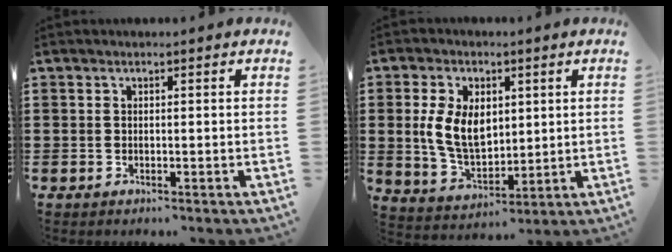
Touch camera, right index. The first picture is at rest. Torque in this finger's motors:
{"motor_torque": [0.58, 0.08, 0.76, 0.13]}